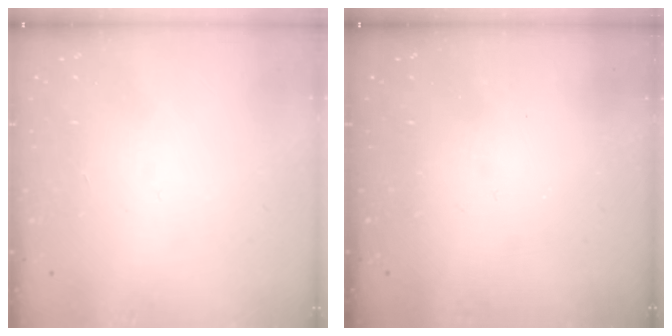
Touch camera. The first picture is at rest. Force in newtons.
{"total": 0.0}